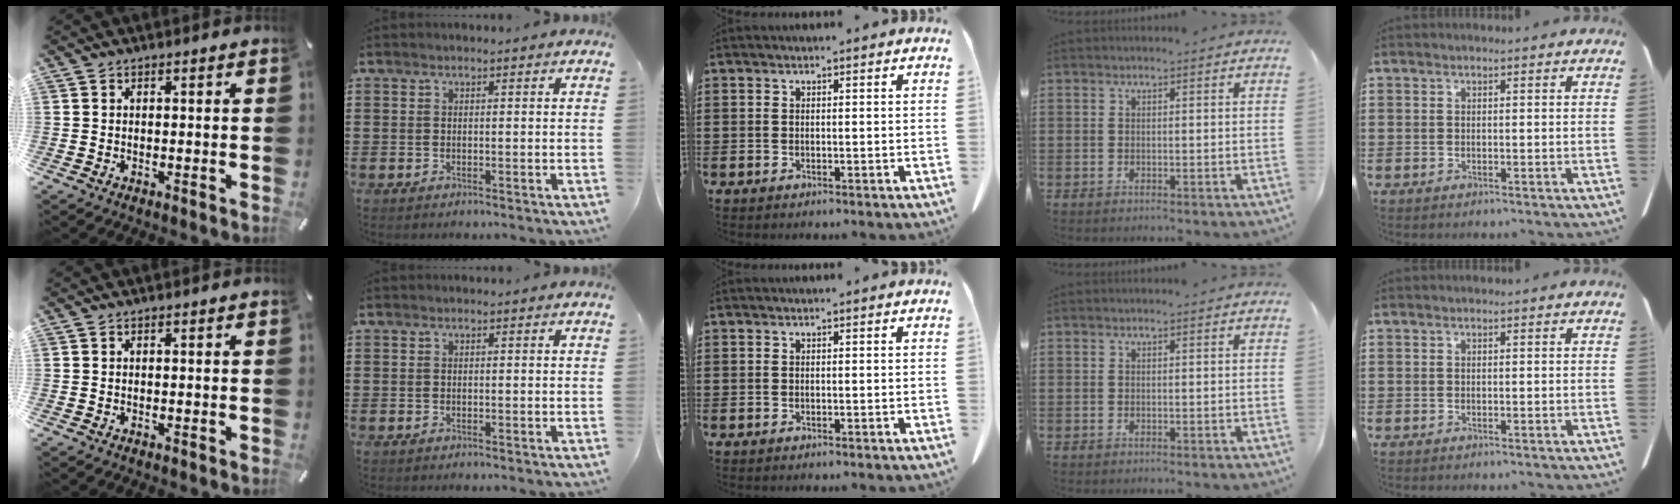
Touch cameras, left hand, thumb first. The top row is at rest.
{}